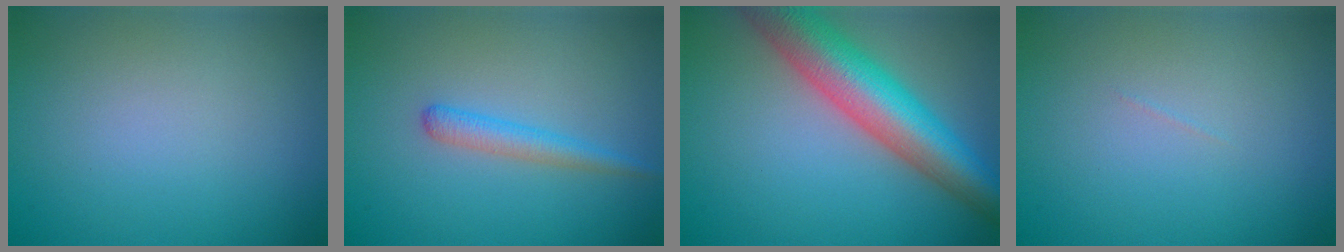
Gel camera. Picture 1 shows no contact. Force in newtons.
{"total": 2.0, "press": 1.9, "slide": 0.1}
{"total": 9.4, "press": 9.4, "slide": 0.3}
{"total": 0.0}